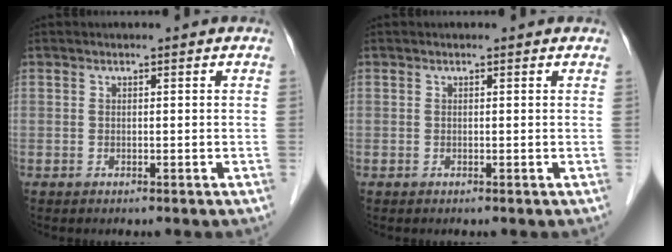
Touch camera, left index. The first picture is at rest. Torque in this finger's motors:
{"motor_torque": [-0.07, 0.13, -0.27, -0.03]}